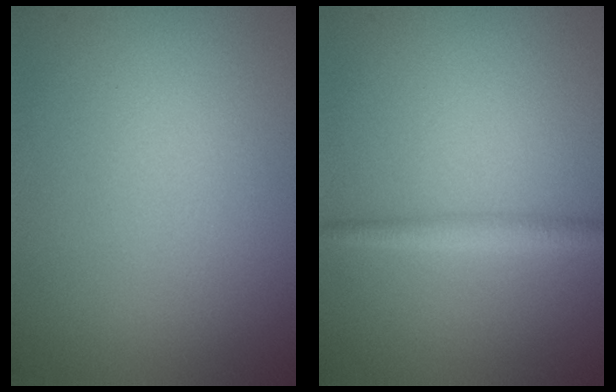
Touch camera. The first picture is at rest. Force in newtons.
{"total": 1.7, "press": 1.7, "slide": 0.1}